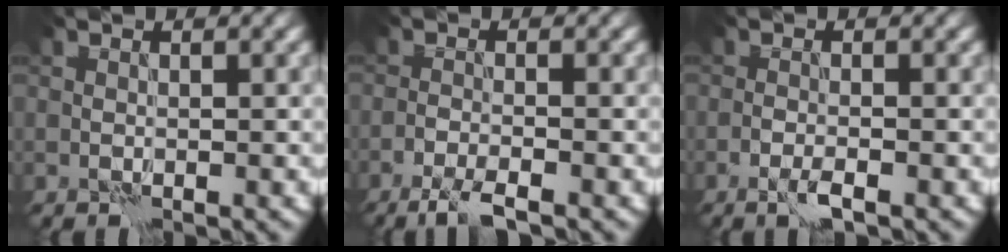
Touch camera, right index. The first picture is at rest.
{"total": 2.8, "force": [-2.1, 0.3, 1.8], "torque": [-0.037, 0.001, -0.044]}
{"total": 1.5, "force": [-0.9, 0.1, 1.2], "torque": [-0.025, 0.003, -0.019]}